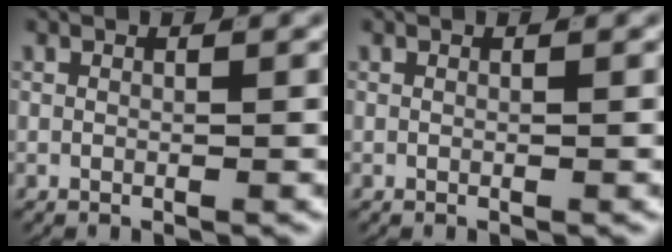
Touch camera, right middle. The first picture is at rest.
{"total": 0.0}